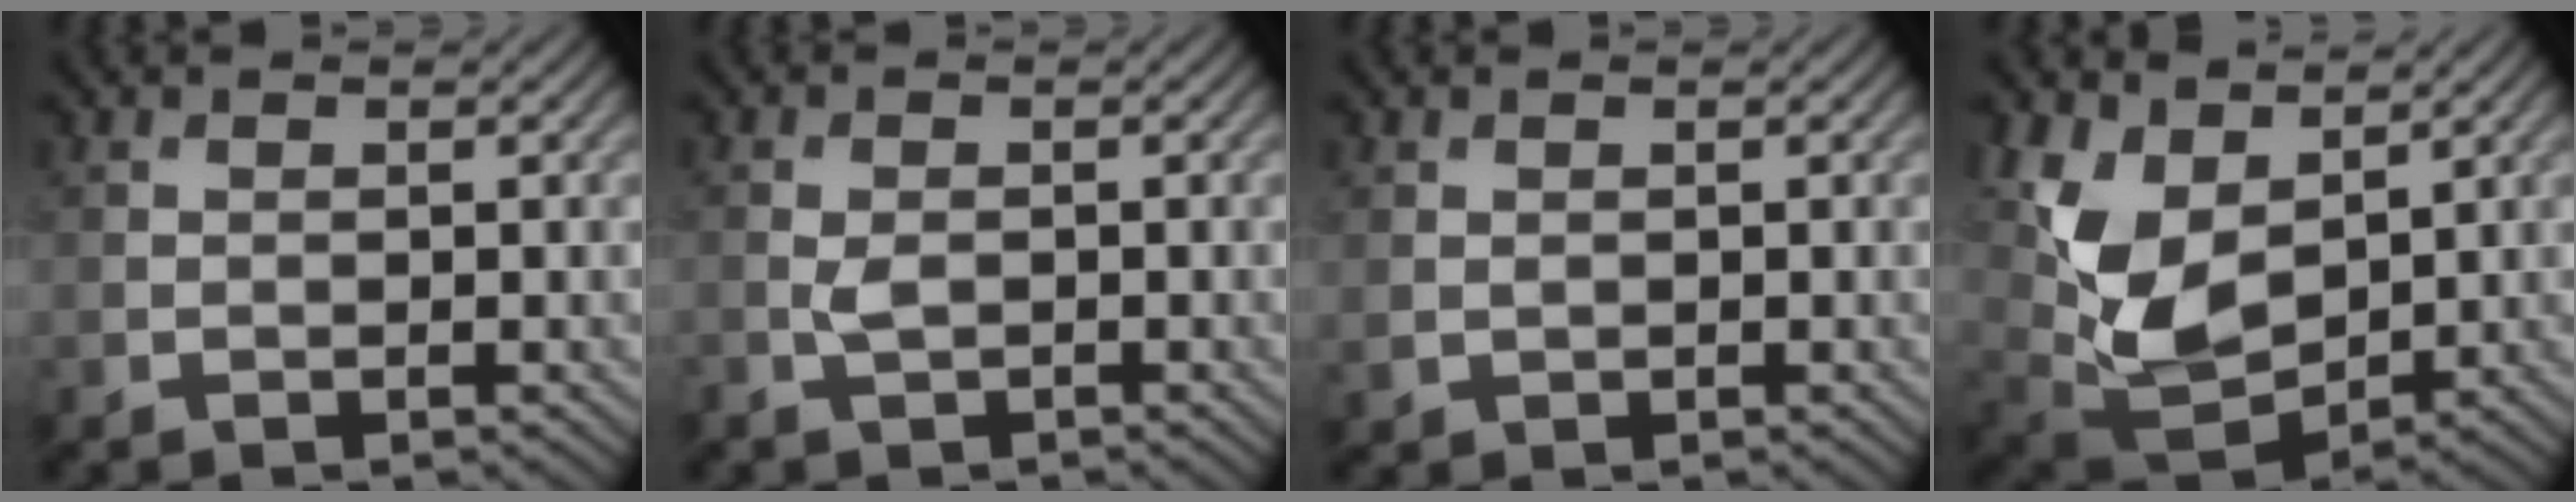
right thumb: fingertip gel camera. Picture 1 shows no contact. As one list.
[{"total": 1.8, "force": [-0.5, 1.2, 1.2], "torque": [-0.030, -0.003, -0.011]}, {"total": 0.9, "force": [0.3, 0.7, 0.4], "torque": [-0.012, -0.004, 0.011]}, {"total": 11.3, "force": [4.3, 6.6, 8.1], "torque": [-0.200, 0.001, 0.087]}]